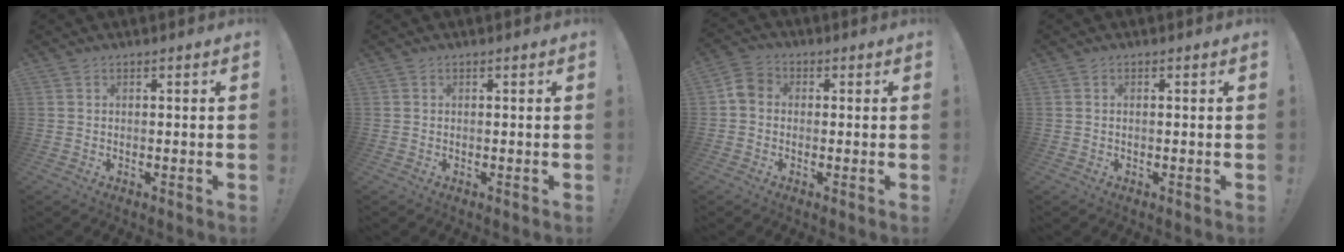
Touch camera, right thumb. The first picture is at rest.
{"total": 0.0}
{"total": 4.8, "force": [-0.7, 4.0, 2.6], "torque": [-0.053, 0.020, -0.011]}
{"total": 0.5, "force": [-0.1, 0.0, 0.5], "torque": [-0.013, 0.002, -0.001]}